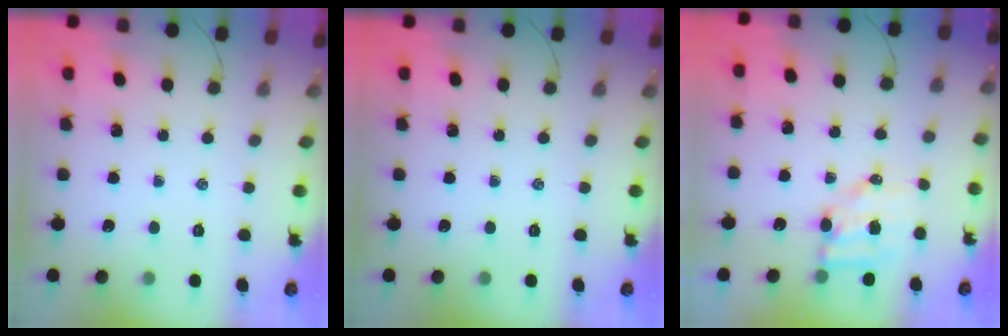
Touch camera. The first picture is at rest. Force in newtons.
{"total": 0.0}
{"total": 7.8, "press": 7.8, "slide": 0.8}